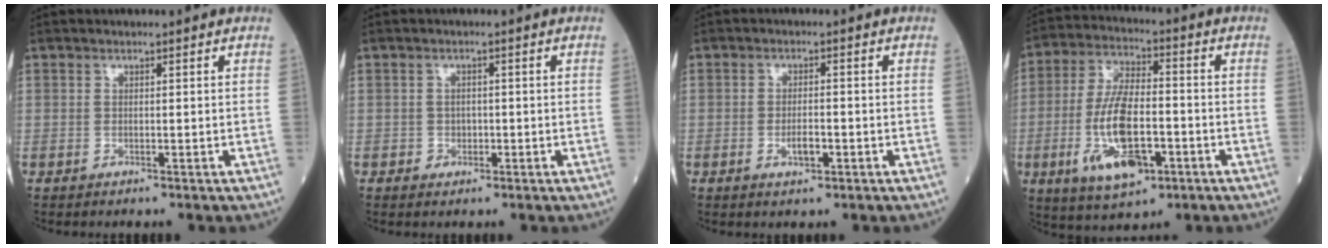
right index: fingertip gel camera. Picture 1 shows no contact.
{"total": 1.5, "force": [-0.5, 1.3, 0.6], "torque": [-0.007, 0.004, -0.005]}
{"total": 3.1, "force": [-1.1, 1.0, 2.7], "torque": [-0.050, 0.000, -0.016]}
{"total": 13.5, "force": [-4.2, 4.8, 11.9], "torque": [-0.240, -0.006, -0.071]}